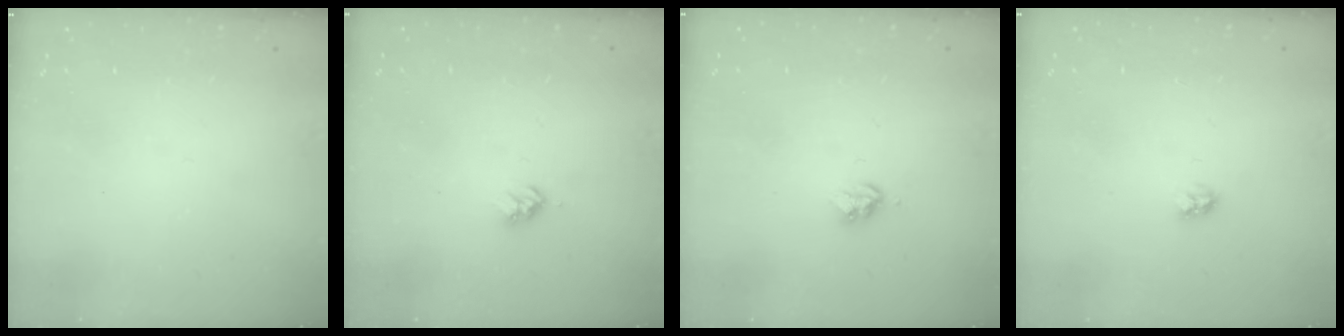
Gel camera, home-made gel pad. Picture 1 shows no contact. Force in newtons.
{"total": 2.9, "press": 2.9, "slide": 0.4}
{"total": 3.6, "press": 3.5, "slide": 0.4}
{"total": 3.0, "press": 3.0, "slide": 0.3}